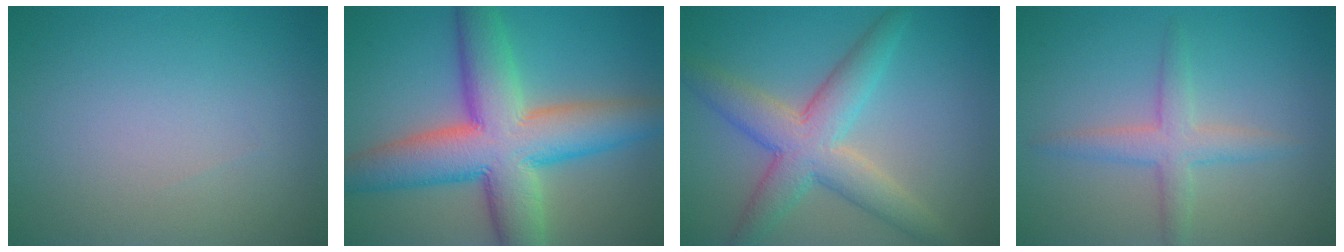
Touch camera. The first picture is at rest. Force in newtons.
{"total": 11.5, "press": 11.5, "slide": 0.4}
{"total": 7.3, "press": 7.3, "slide": 0.1}
{"total": 2.9, "press": 2.9, "slide": 0.1}